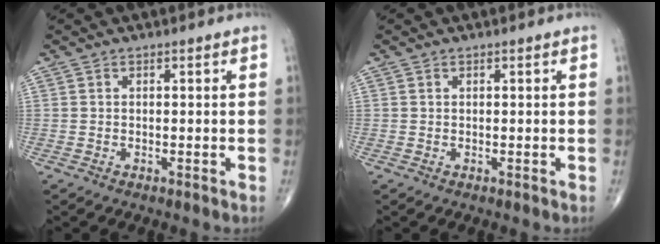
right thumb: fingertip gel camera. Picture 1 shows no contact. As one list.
[{"total": 0.0}]